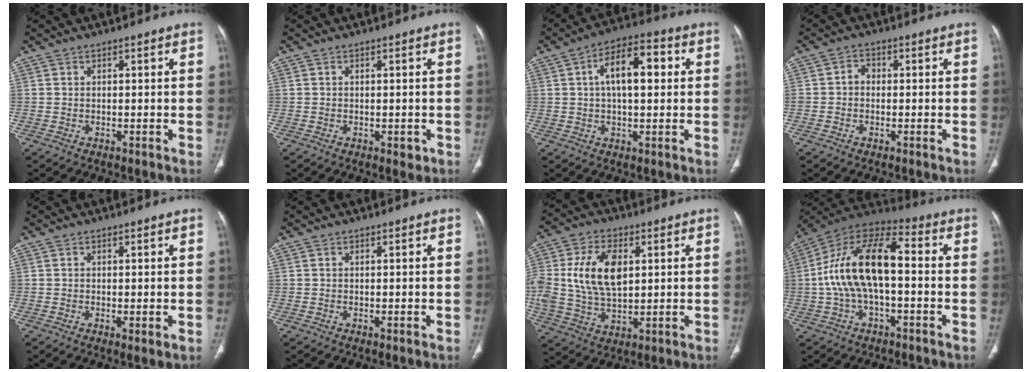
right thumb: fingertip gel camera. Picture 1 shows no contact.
{"total": 2.3, "force": [-0.8, 1.3, 1.8], "torque": [-0.015, -0.001, -0.006]}
{"total": 11.0, "force": [2.2, 5.2, 9.5], "torque": [-0.145, 0.023, 0.028]}
{"total": 2.2, "force": [-0.3, 1.8, 1.2], "torque": [-0.009, 0.008, -0.012]}
{"total": 1.5, "force": [-0.2, 0.4, 1.4], "torque": [-0.032, -0.009, -0.003]}
{"total": 0.0}
{"total": 14.0, "force": [2.7, 8.2, 11.0], "torque": [-0.212, -0.001, 0.055]}
{"total": 16.9, "force": [-0.5, 8.0, 14.9], "torque": [-0.284, 0.047, -0.016]}